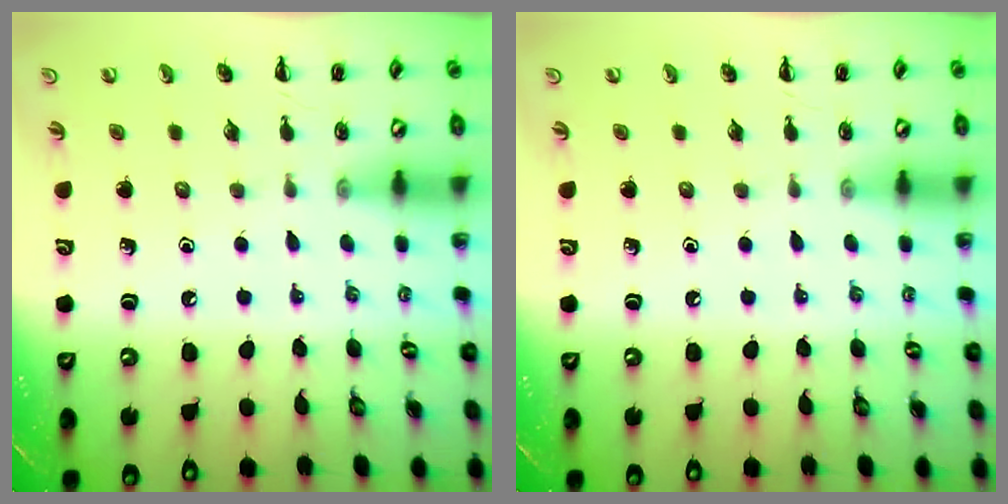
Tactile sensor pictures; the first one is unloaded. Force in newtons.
{"total": 0.0}